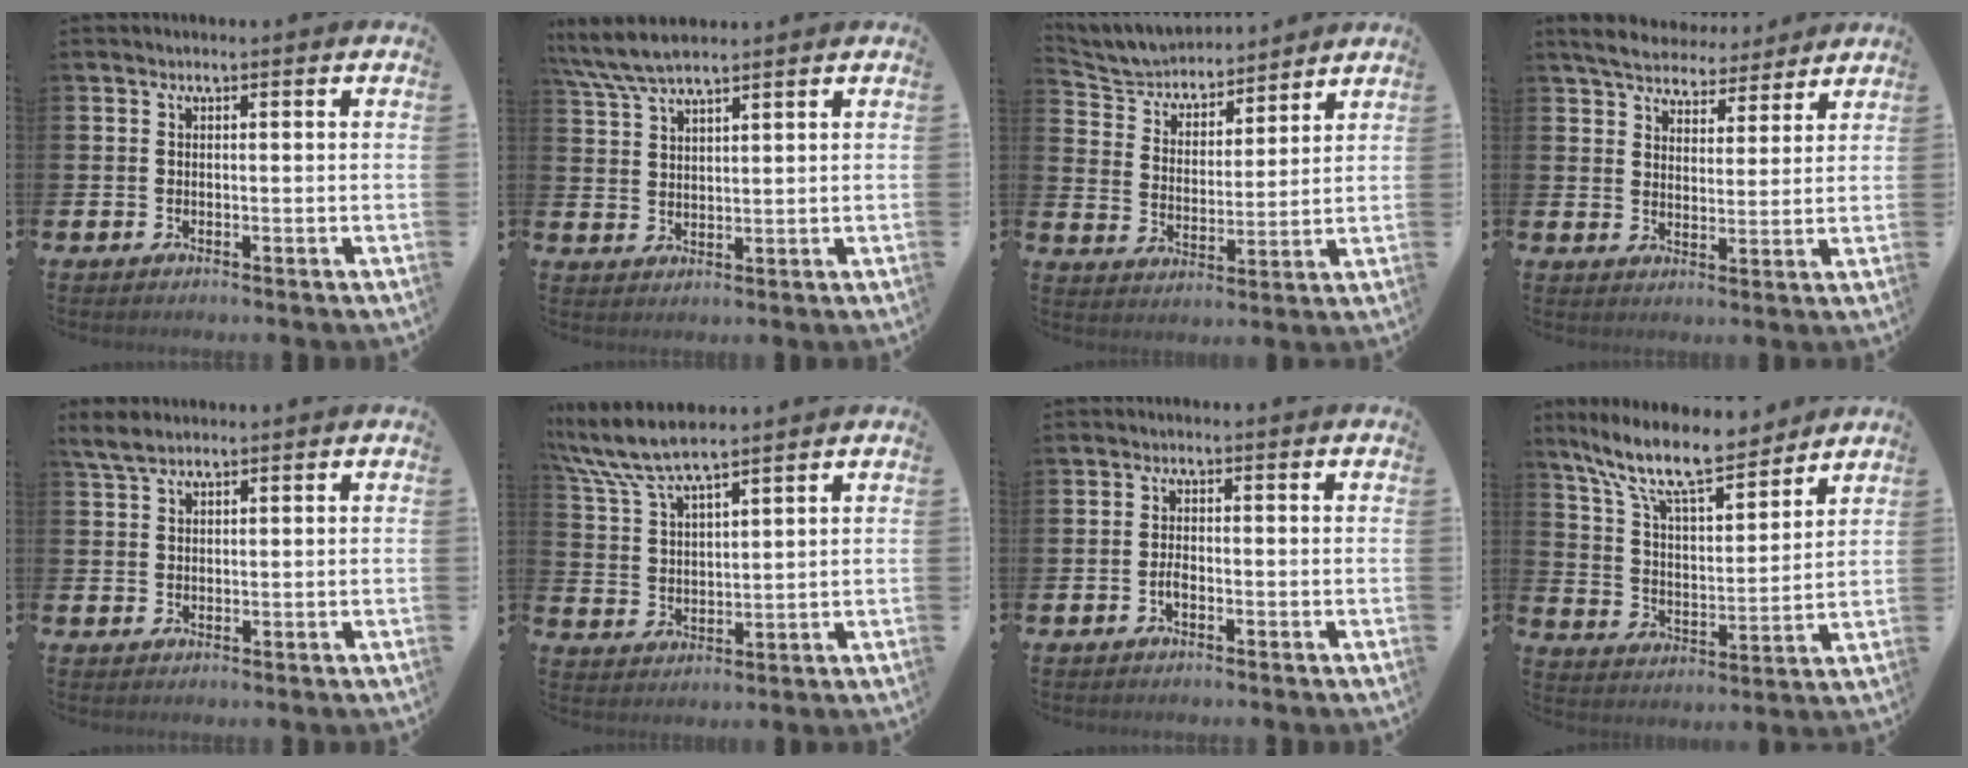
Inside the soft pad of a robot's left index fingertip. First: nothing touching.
{"total": 6.0, "force": [5.5, 0.9, 2.4], "torque": [-0.068, -0.010, 0.102]}
{"total": 5.4, "force": [5.2, 1.4, 0.5], "torque": [-0.045, -0.040, 0.087]}
{"total": 5.9, "force": [5.6, 1.5, 0.7], "torque": [-0.039, -0.031, 0.102]}
{"total": 2.9, "force": [2.3, 1.1, 1.3], "torque": [-0.031, 0.001, 0.044]}
{"total": 7.4, "force": [6.8, 0.9, 2.8], "torque": [-0.084, -0.022, 0.124]}
{"total": 1.5, "force": [-0.7, 0.6, 1.2], "torque": [-0.029, 0.003, -0.013]}
{"total": 12.1, "force": [10.4, 2.8, 5.6], "torque": [-0.145, -0.057, 0.182]}